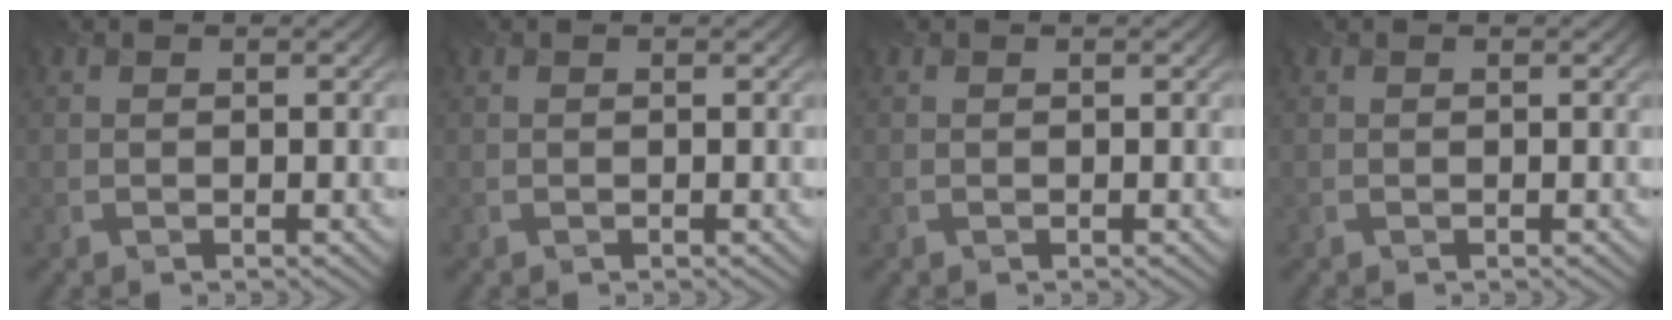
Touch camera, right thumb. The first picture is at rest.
{"total": 0.0}
{"total": 0.0}
{"total": 0.0}